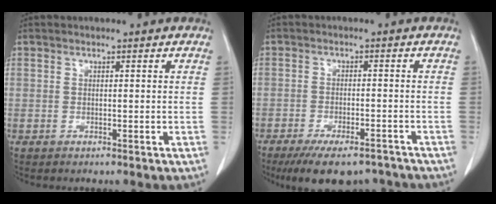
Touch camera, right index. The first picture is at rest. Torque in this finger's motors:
{"motor_torque": [1.09, -1.05, 0.20, 0.10]}